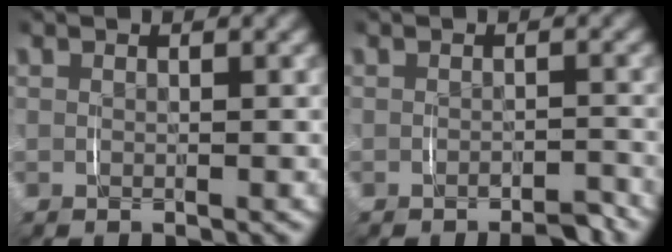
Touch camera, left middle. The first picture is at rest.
{"total": 1.9, "force": [-1.8, 0.4, 0.6], "torque": [-0.005, 0.001, -0.033]}